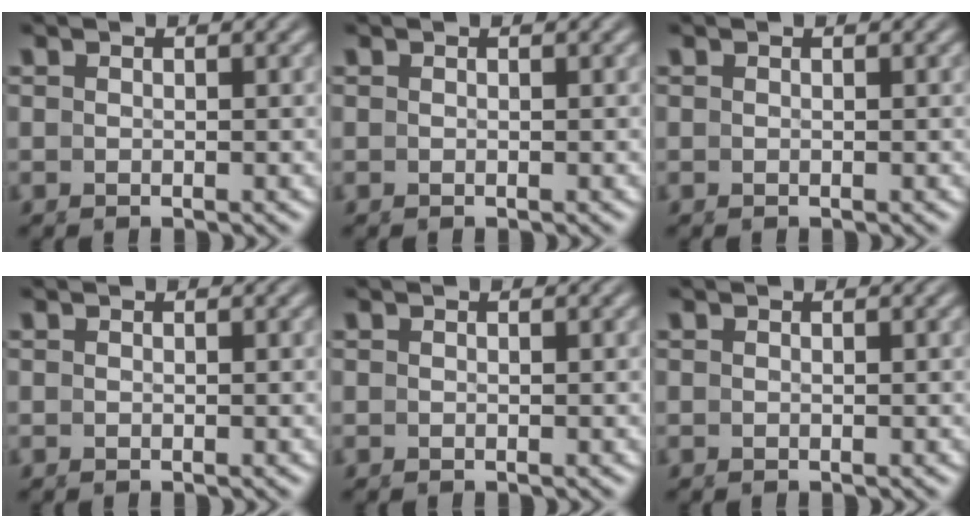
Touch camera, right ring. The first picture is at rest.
{"total": 0.0}
{"total": 0.0}
{"total": 0.0}
{"total": 0.0}
{"total": 1.5, "force": [-0.3, -1.4, -0.5], "torque": [0.016, -0.011, 0.006]}